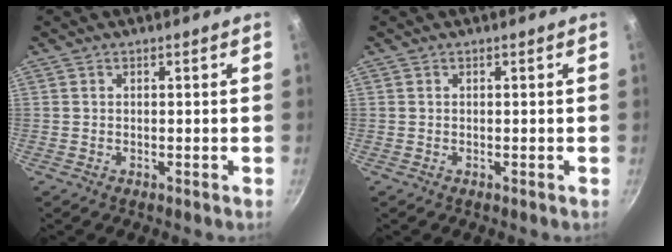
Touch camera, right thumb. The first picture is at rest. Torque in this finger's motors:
{"motor_torque": [0.00, 0.00, 0.04, -0.02, 0.00]}